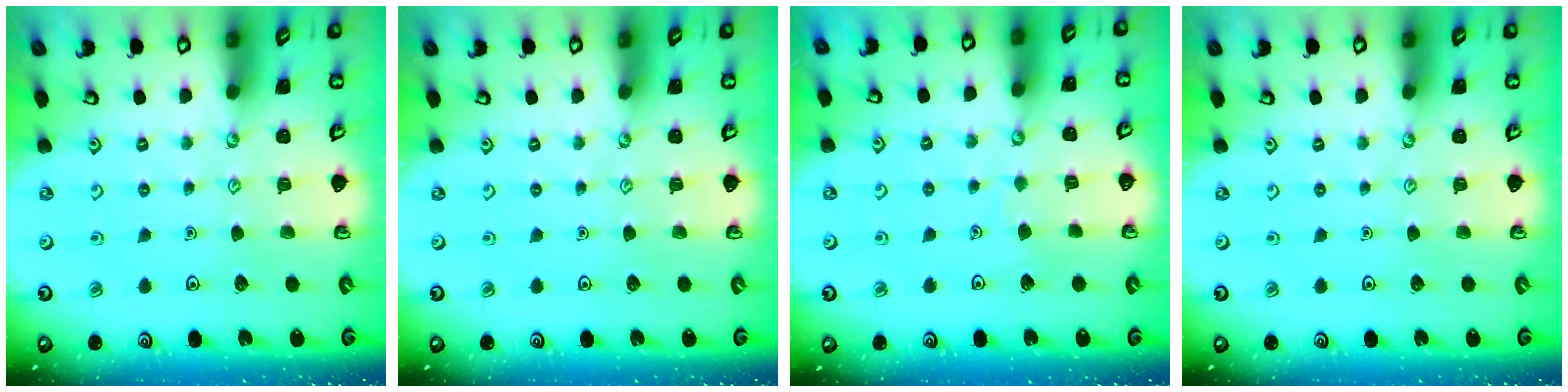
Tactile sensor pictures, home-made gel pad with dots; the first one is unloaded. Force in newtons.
{"total": 0.0}
{"total": 2.9, "press": 2.9, "slide": 0.2}
{"total": 0.0}